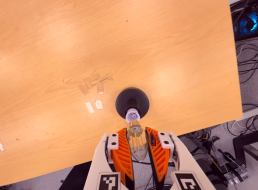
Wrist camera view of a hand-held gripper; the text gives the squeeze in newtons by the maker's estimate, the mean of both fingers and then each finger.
{"total": 21.7, "left": 25.2, "right": 18.2}